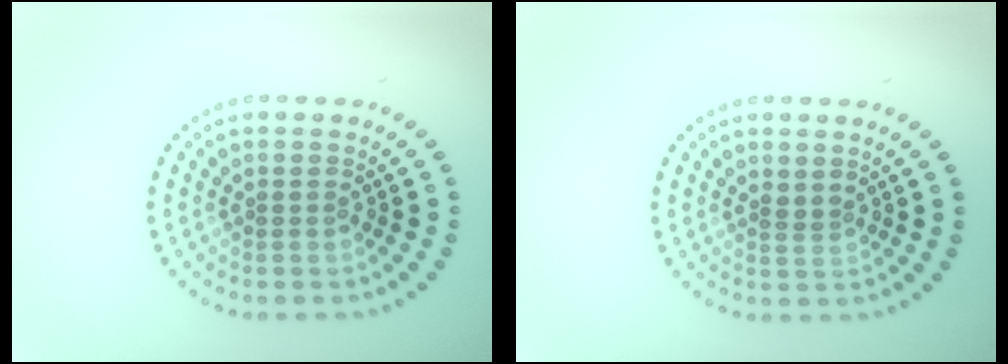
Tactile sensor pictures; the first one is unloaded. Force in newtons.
{"total": 0.8, "press": 0.5, "slide": 0.6}